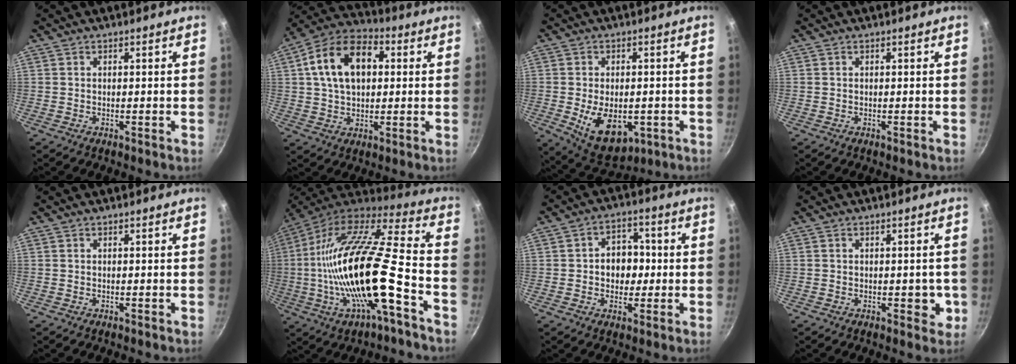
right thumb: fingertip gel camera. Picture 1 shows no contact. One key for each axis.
{"total": 15.3, "fx": 3.3, "fy": 9.9, "fz": 11.2, "tx": -0.170, "ty": 0.022, "tz": 0.040}
{"total": 11.7, "fx": -2.6, "fy": 7.2, "fz": 8.8, "tx": -0.113, "ty": -0.005, "tz": -0.020}
{"total": 0.0}
{"total": 0.0}
{"total": 25.7, "fx": -6.6, "fy": 7.2, "fz": 23.8, "tx": -0.421, "ty": 0.023, "tz": -0.124}
{"total": 8.0, "fx": 0.0, "fy": 6.2, "fz": 4.9, "tx": -0.030, "ty": 0.012, "tz": -0.006}
{"total": 3.7, "fx": -0.6, "fy": 2.3, "fz": 2.8, "tx": -0.012, "ty": 0.006, "tz": -0.008}